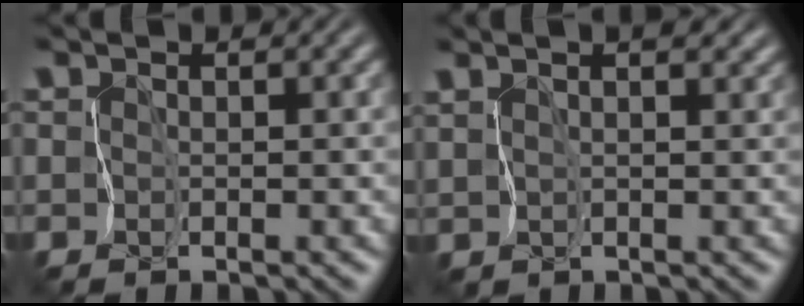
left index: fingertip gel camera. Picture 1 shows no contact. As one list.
[{"total": 2.3, "force": [1.8, 0.8, 1.2], "torque": [-0.020, 0.007, 0.032]}]